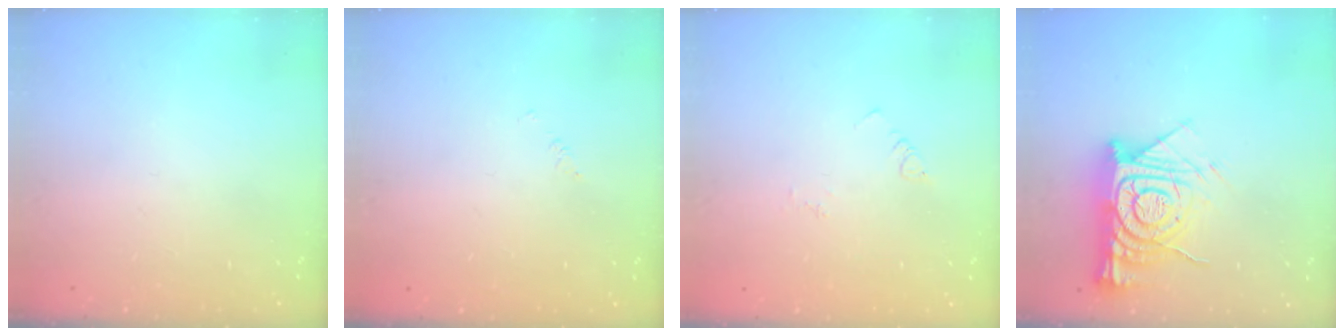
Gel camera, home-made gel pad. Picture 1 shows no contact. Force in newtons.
{"total": 1.7, "press": 1.7, "slide": 0.3}
{"total": 2.5, "press": 2.5, "slide": 0.4}
{"total": 16.1, "press": 16.0, "slide": 1.6}